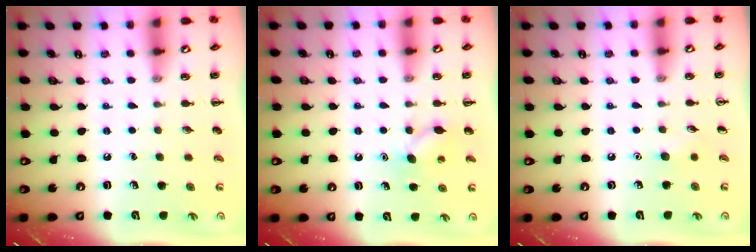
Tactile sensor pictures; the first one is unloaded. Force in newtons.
{"total": 8.0, "press": 7.8, "slide": 1.7}
{"total": 4.3, "press": 4.1, "slide": 1.3}